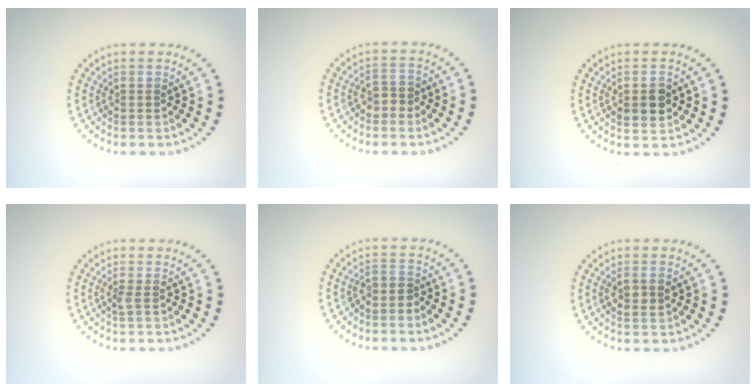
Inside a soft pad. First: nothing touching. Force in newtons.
{"total": 1.7, "press": 1.6, "slide": 0.6}
{"total": 2.7, "press": 2.7, "slide": 0.2}
{"total": 0.6, "press": 0.5, "slide": 0.4}
{"total": 1.3, "press": 0.9, "slide": 0.9}
{"total": 1.7, "press": 1.7, "slide": 0.4}